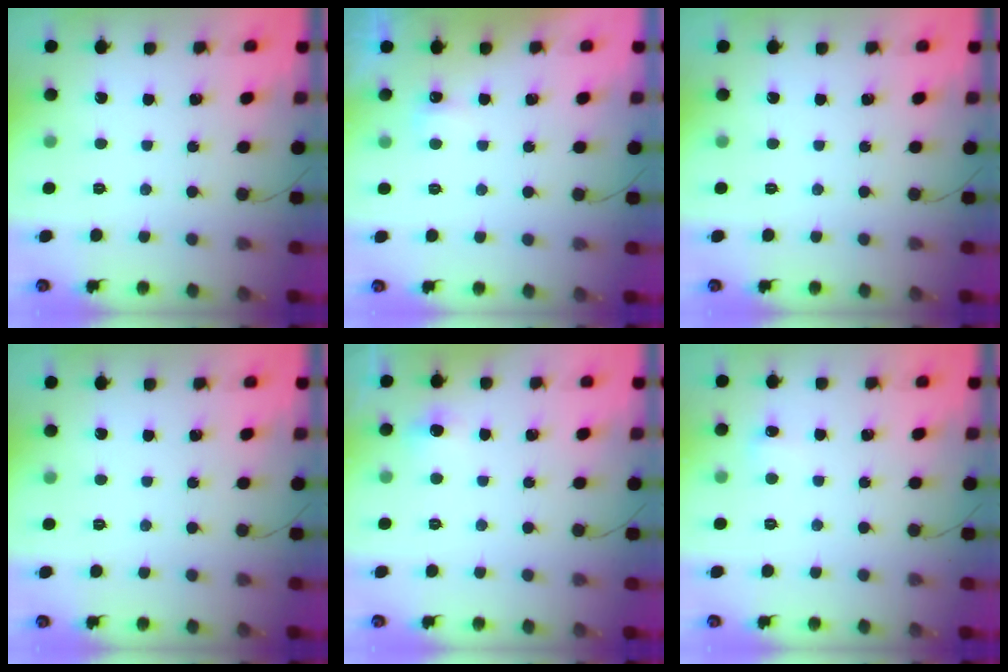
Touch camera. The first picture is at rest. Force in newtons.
{"total": 3.3, "press": 3.1, "slide": 0.9}
{"total": 0.0}
{"total": 0.0}
{"total": 4.5, "press": 4.1, "slide": 1.8}
{"total": 4.2, "press": 3.9, "slide": 1.3}